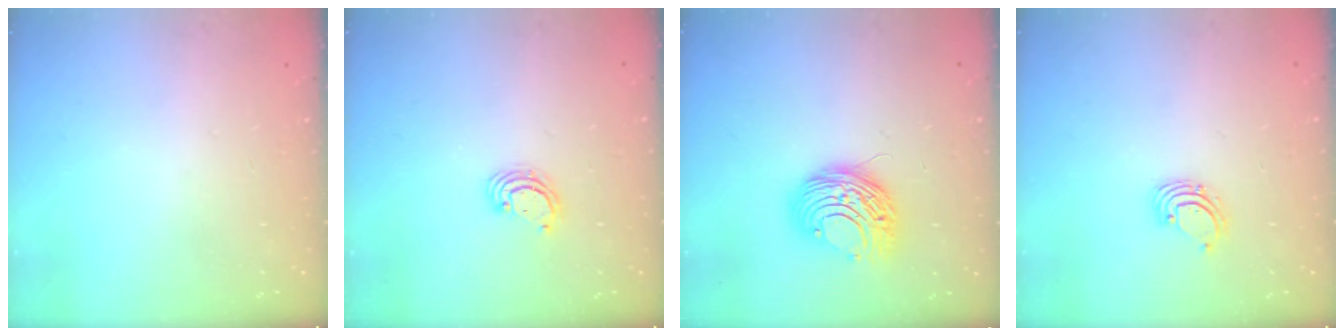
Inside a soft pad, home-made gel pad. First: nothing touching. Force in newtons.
{"total": 3.3, "press": 3.3, "slide": 0.4}
{"total": 10.0, "press": 10.0, "slide": 0.9}
{"total": 2.3, "press": 2.3, "slide": 0.2}